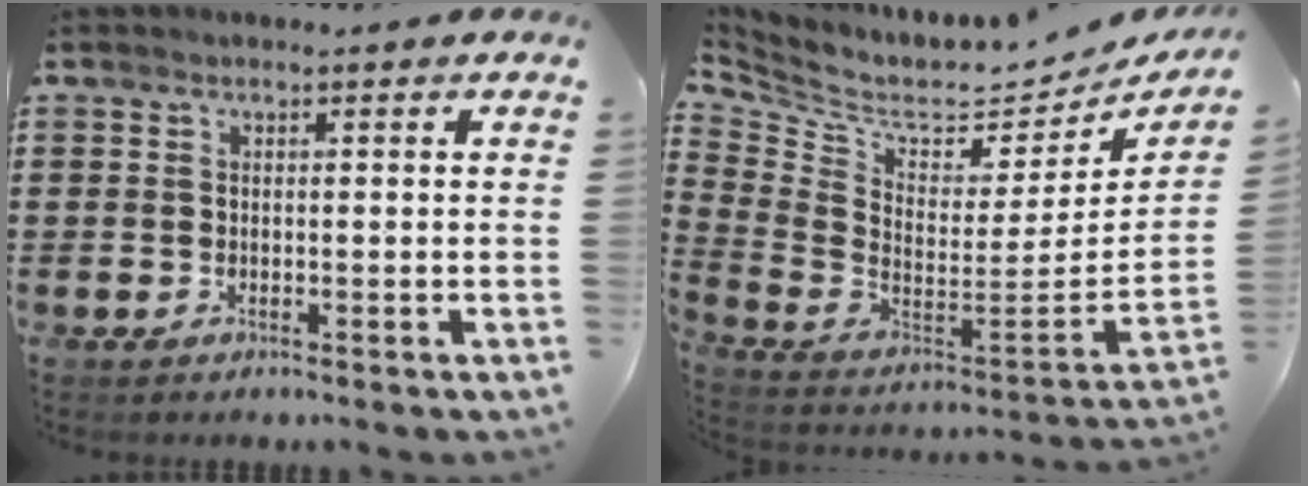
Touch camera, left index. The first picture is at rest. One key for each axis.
{"total": 4.8, "fx": 3.8, "fy": 2.2, "fz": 2.0, "tx": -0.068, "ty": -0.051, "tz": 0.060}